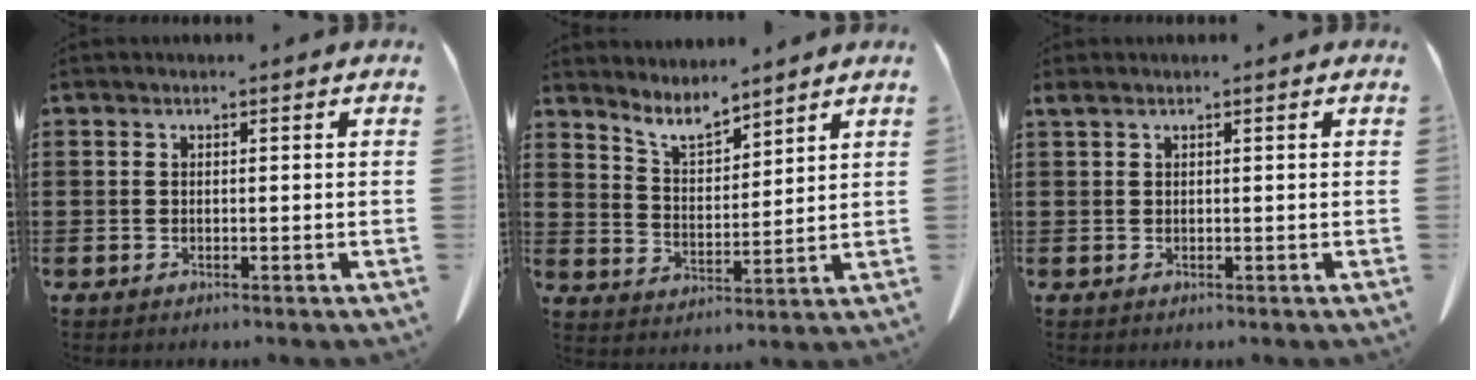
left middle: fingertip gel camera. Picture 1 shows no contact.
{"total": 5.8, "force": [5.4, 0.9, 1.9], "torque": [-0.055, -0.024, 0.097]}
{"total": 0.6, "force": [0.3, 0.1, 0.5], "torque": [-0.011, 0.002, 0.006]}